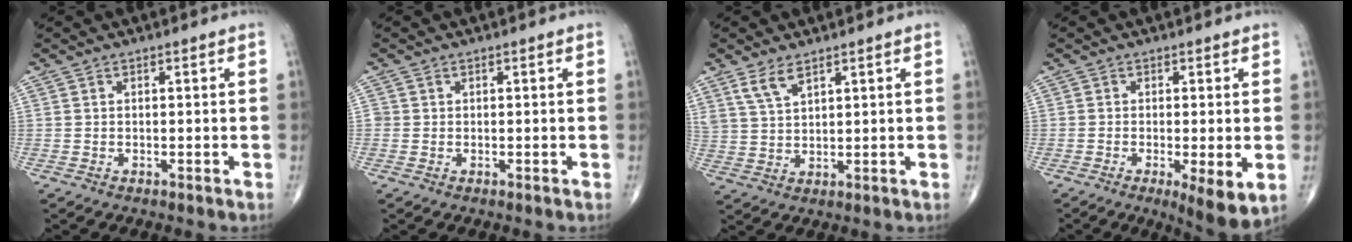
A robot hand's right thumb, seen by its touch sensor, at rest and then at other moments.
{"total": 0.6, "force": [0.0, 0.6, 0.0], "torque": [0.006, 0.003, 0.000]}
{"total": 4.6, "force": [3.2, 1.8, 2.8], "torque": [-0.057, -0.014, 0.072]}
{"total": 6.8, "force": [-1.8, 1.7, 6.3], "torque": [-0.103, -0.021, -0.028]}